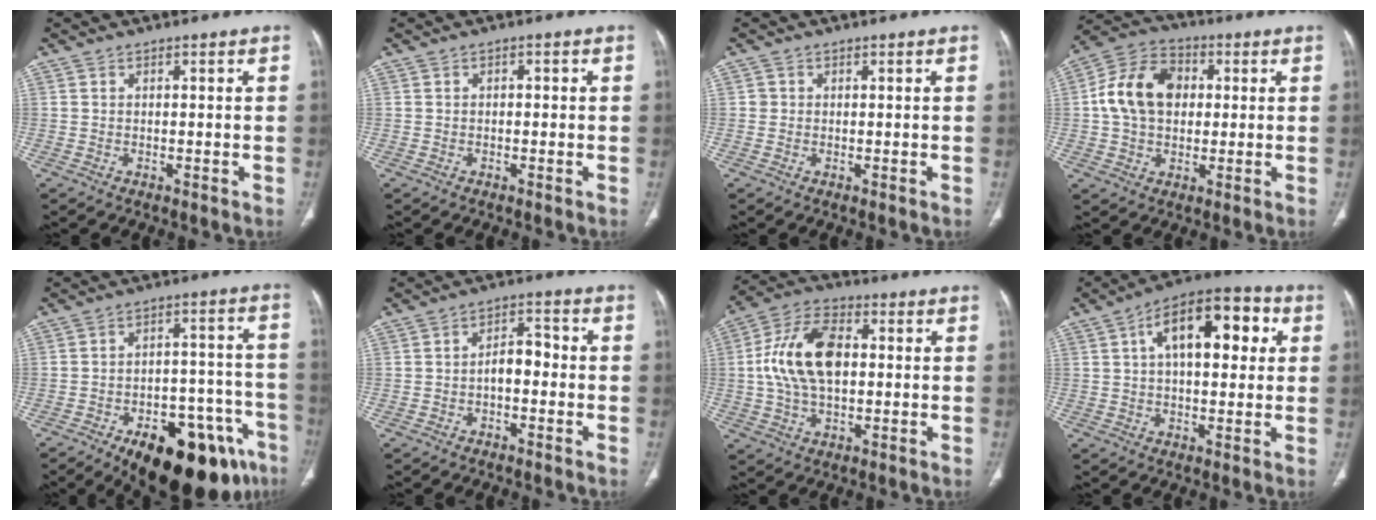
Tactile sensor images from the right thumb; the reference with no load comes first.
{"total": 0.9, "force": [0.0, 0.6, 0.7], "torque": [-0.004, 0.003, -0.004]}
{"total": 0.9, "force": [0.1, 0.9, 0.1], "torque": [0.006, 0.004, 0.001]}
{"total": 13.5, "force": [1.6, 9.9, 9.0], "torque": [-0.144, 0.021, 0.019]}
{"total": 23.9, "force": [-13.2, 11.0, 16.6], "torque": [-0.170, 0.073, -0.178]}
{"total": 5.0, "force": [-1.1, 2.9, 3.9], "torque": [-0.049, 0.027, -0.024]}
{"total": 14.6, "force": [1.2, 8.6, 11.7], "torque": [-0.219, 0.022, 0.016]}
{"total": 16.5, "force": [4.6, 8.3, 13.6], "torque": [-0.173, 0.027, 0.062]}